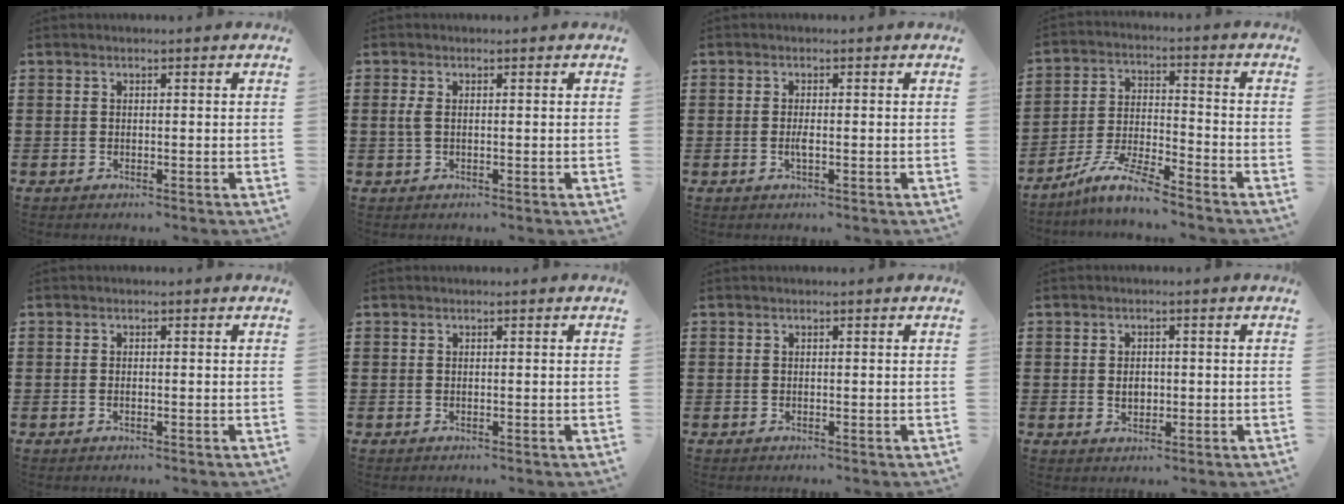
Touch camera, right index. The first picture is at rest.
{"total": 1.8, "force": [0.1, 0.8, 1.6], "torque": [-0.047, -0.002, -0.005]}
{"total": 1.5, "force": [-0.3, 0.4, 1.4], "torque": [-0.034, -0.003, -0.008]}
{"total": 7.6, "force": [-6.7, 0.5, 3.7], "torque": [-0.083, 0.000, -0.132]}
{"total": 0.5, "force": [-0.3, 0.1, 0.4], "torque": [-0.010, -0.003, -0.004]}
{"total": 0.0}
{"total": 0.0}
{"total": 2.4, "force": [0.0, 1.7, 1.7], "torque": [-0.027, 0.003, -0.004]}